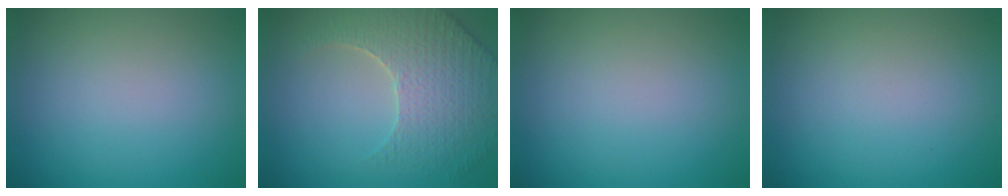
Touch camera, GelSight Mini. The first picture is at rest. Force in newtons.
{"total": 5.1, "press": 4.7, "slide": 2.0}
{"total": 0.0}
{"total": 0.0}